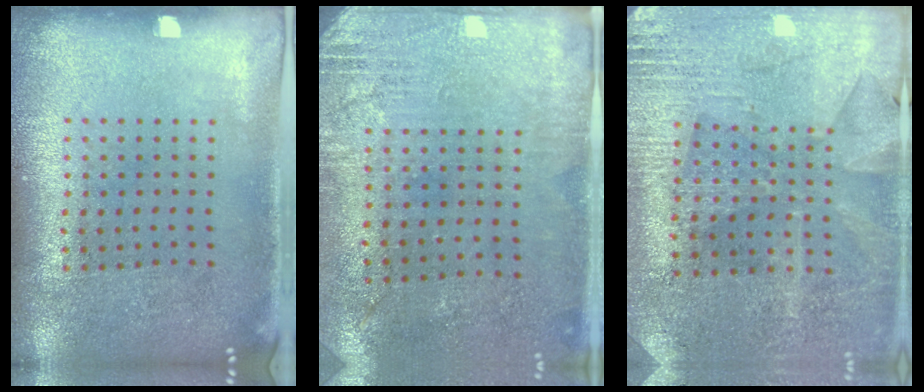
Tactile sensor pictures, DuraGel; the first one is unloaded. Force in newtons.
{"total": 2.8, "press": 2.4, "slide": 1.5}
{"total": 2.8, "press": 2.7, "slide": 0.6}